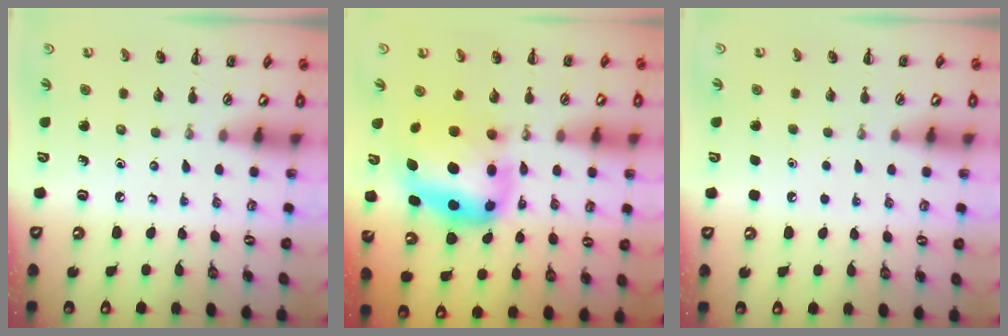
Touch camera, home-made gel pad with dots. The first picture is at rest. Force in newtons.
{"total": 9.1, "press": 8.7, "slide": 2.6}
{"total": 1.7, "press": 1.6, "slide": 0.1}